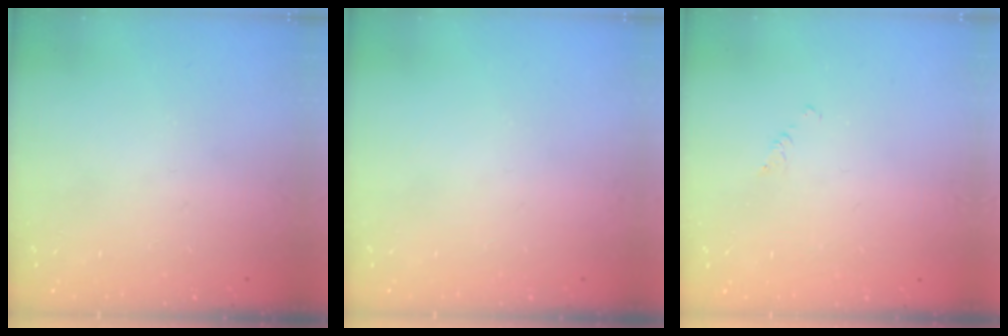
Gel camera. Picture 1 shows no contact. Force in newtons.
{"total": 0.0}
{"total": 1.2, "press": 1.2, "slide": 0.2}